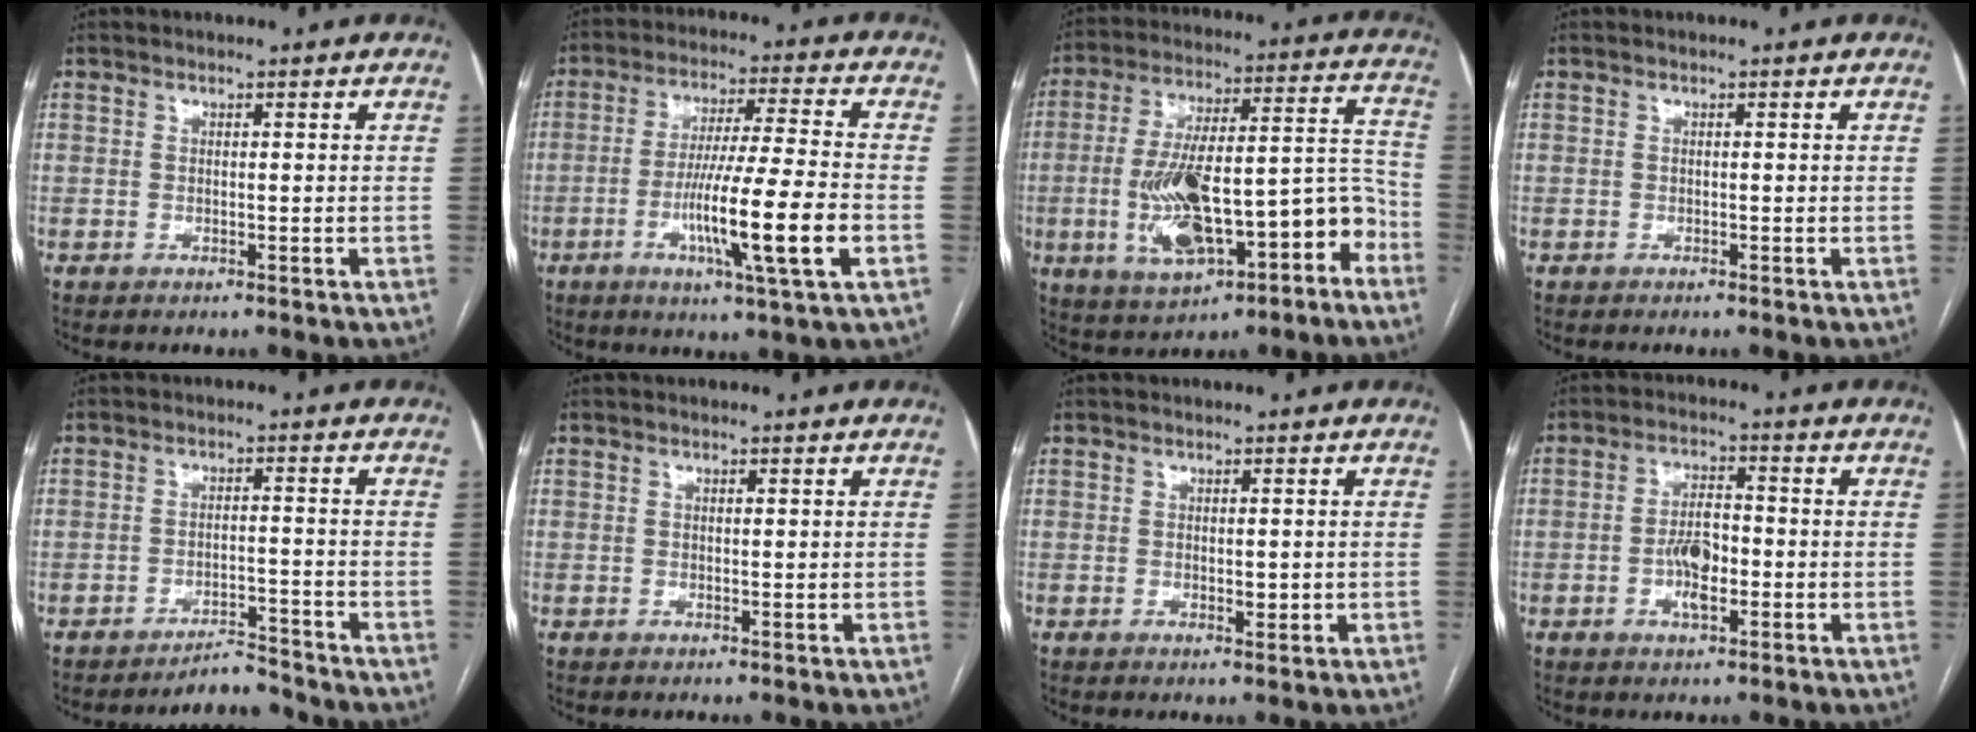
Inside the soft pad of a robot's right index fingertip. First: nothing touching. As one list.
[{"total": 14.2, "force": [-4.3, -0.4, 13.5], "torque": [-0.243, -0.015, -0.077]}, {"total": 19.3, "force": [-7.2, 6.2, 16.8], "torque": [-0.284, 0.032, -0.100]}, {"total": 0.0}, {"total": 3.7, "force": [-3.7, 0.2, -0.1], "torque": [0.006, -0.003, -0.059]}, {"total": 0.5, "force": [0.2, 0.2, 0.4], "torque": [-0.008, 0.000, 0.003]}, {"total": 2.0, "force": [-0.2, 0.9, 1.8], "torque": [-0.026, -0.003, 0.002]}, {"total": 5.5, "force": [-1.4, 2.2, 4.9], "torque": [-0.093, 0.005, -0.026]}]